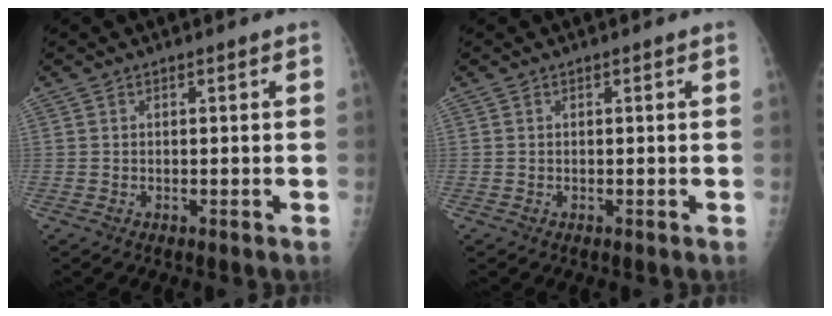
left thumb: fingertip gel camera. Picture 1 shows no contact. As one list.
[{"total": 0.0}]